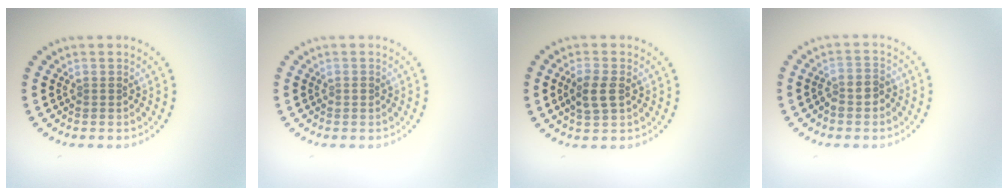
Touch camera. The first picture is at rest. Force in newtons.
{"total": 0.5, "press": 0.5, "slide": 0.1}
{"total": 2.5, "press": 2.5, "slide": 0.5}
{"total": 2.1, "press": 1.8, "slide": 1.1}